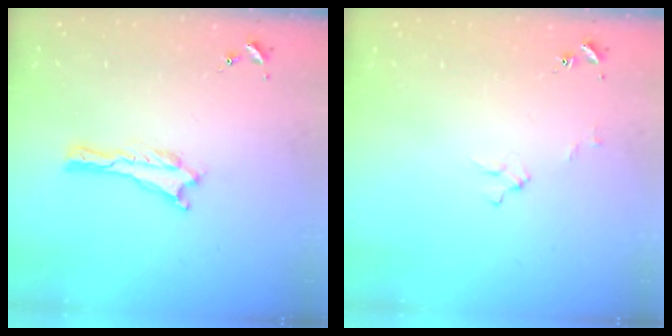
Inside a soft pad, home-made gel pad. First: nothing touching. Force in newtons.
{"total": 3.0, "press": 3.0, "slide": 0.2}